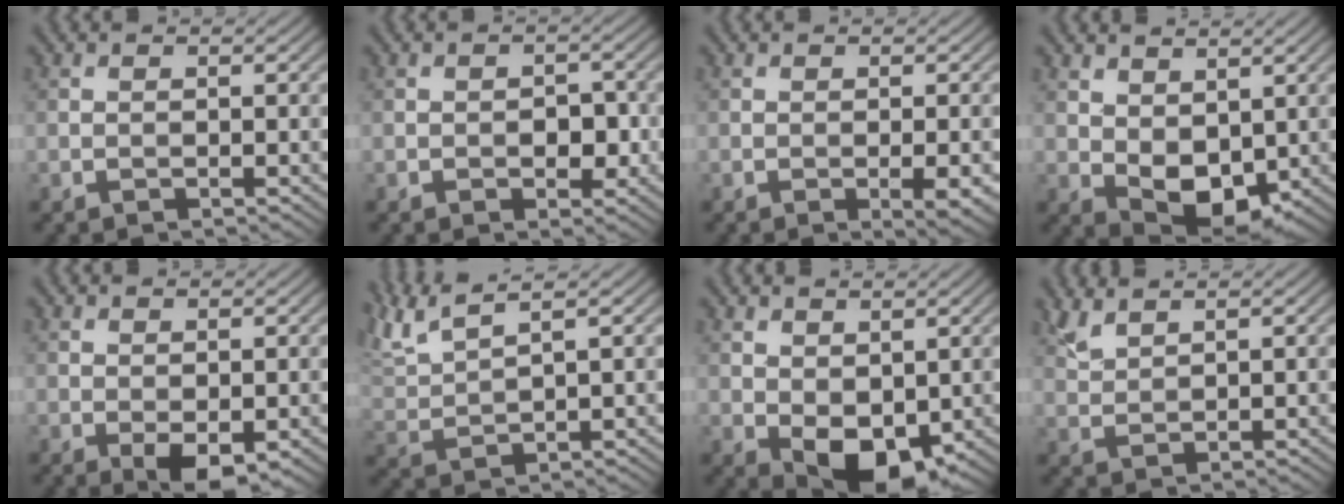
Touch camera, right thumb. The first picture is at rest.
{"total": 3.0, "force": [-0.5, 1.9, 2.3], "torque": [-0.034, -0.004, -0.008]}
{"total": 2.8, "force": [-0.9, 0.5, 2.6], "torque": [-0.044, -0.002, -0.011]}
{"total": 6.2, "force": [1.2, 3.8, 4.7], "torque": [-0.096, -0.008, 0.027]}
{"total": 3.4, "force": [-1.0, 1.5, 2.9], "torque": [-0.052, -0.004, -0.012]}
{"total": 7.2, "force": [5.3, 1.4, 4.7], "torque": [-0.114, 0.028, 0.108]}
{"total": 6.4, "force": [0.2, 4.0, 5.0], "torque": [-0.097, -0.011, 0.007]}
{"total": 2.7, "force": [2.3, 0.4, 1.3], "torque": [-0.040, 0.005, 0.058]}